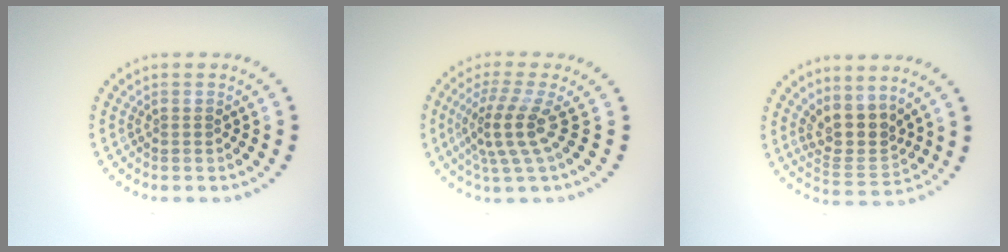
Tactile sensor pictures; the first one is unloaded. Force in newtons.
{"total": 3.7, "press": 2.6, "slide": 2.6}
{"total": 3.8, "press": 3.0, "slide": 2.4}